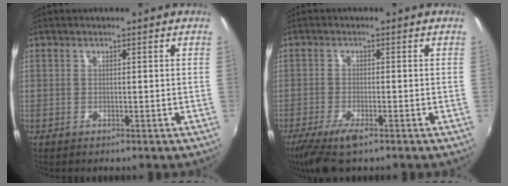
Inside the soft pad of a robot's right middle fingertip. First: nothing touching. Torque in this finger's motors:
{"motor_torque": [0.98, -0.99, 0.43, 0.11]}